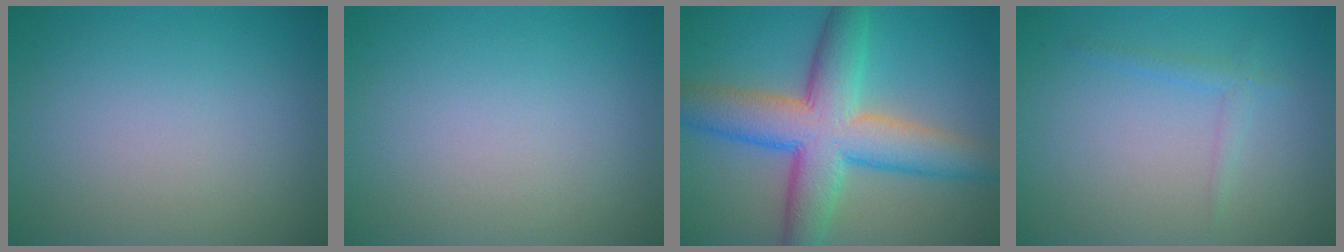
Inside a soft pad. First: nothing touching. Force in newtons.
{"total": 0.0}
{"total": 9.8, "press": 9.8, "slide": 0.4}
{"total": 1.2, "press": 1.2, "slide": 0.1}